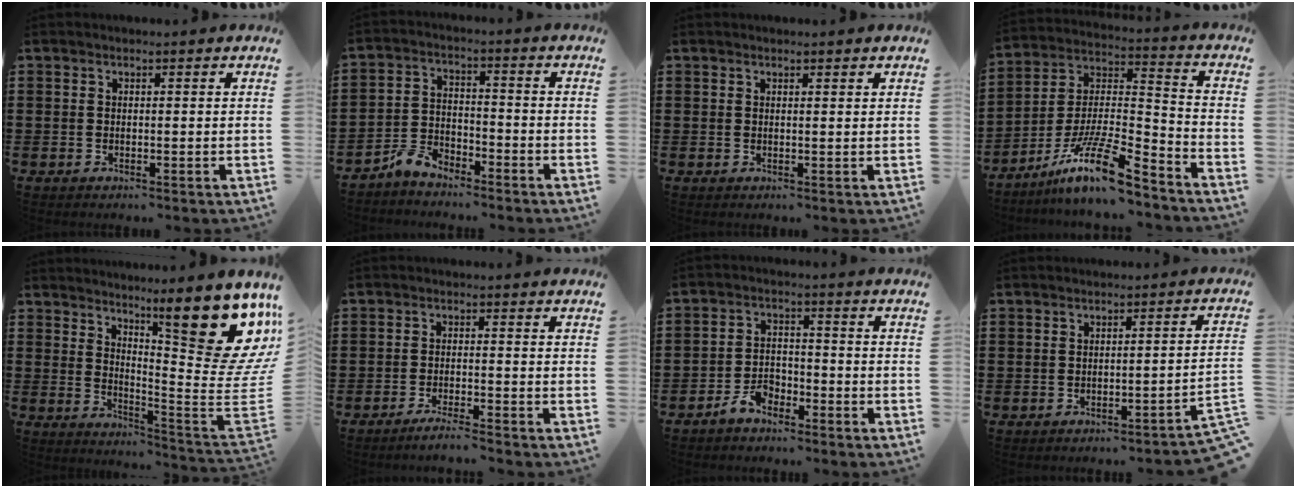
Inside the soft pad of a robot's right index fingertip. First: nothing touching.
{"total": 4.3, "force": [-4.0, 1.5, 0.9], "torque": [-0.025, 0.014, -0.081]}
{"total": 0.6, "force": [0.5, 0.0, 0.3], "torque": [-0.008, -0.001, 0.010]}
{"total": 14.4, "force": [-10.4, 2.5, 9.6], "torque": [-0.184, 0.023, -0.191]}
{"total": 16.4, "force": [9.9, 4.2, 12.4], "torque": [-0.182, -0.080, 0.161]}
{"total": 2.4, "force": [-2.1, -0.4, 1.1], "torque": [-0.019, -0.002, -0.039]}
{"total": 4.0, "force": [-3.2, 1.9, 1.4], "torque": [-0.034, 0.012, -0.066]}
{"total": 2.4, "force": [-2.0, -0.4, 1.4], "torque": [-0.026, -0.005, -0.041]}